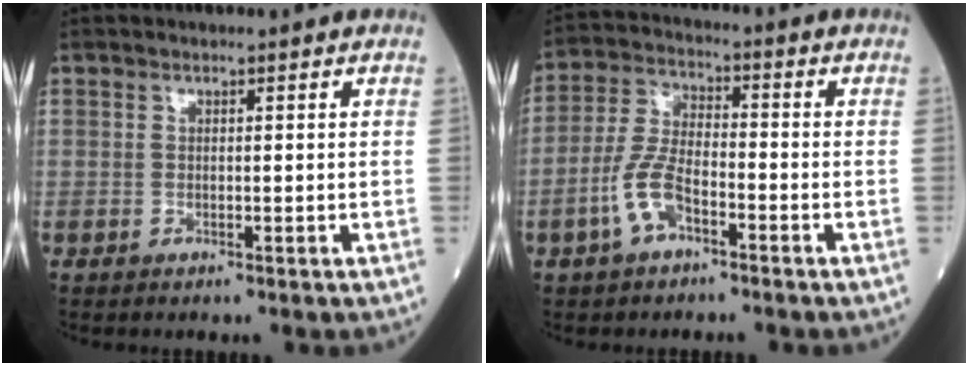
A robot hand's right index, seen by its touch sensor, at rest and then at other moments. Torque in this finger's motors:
{"motor_torque": [0.19, -0.19, 0.18, 0.08]}